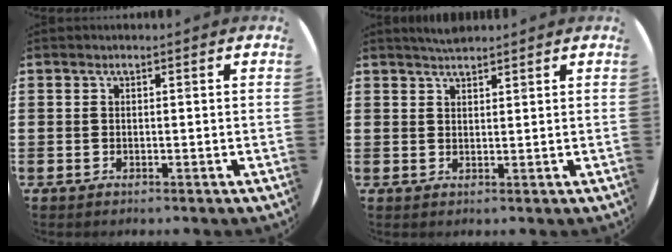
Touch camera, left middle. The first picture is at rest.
{"total": 2.0, "force": [2.0, 0.2, 0.3], "torque": [-0.010, 0.001, 0.038]}